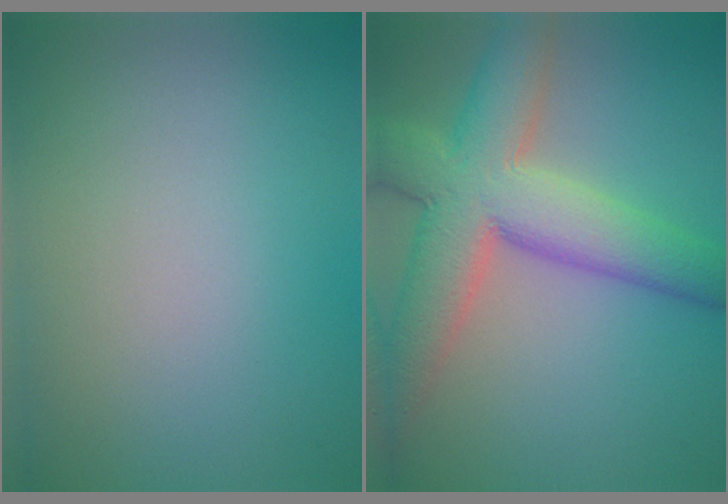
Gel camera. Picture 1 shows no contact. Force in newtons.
{"total": 10.0, "press": 10.0, "slide": 0.7}